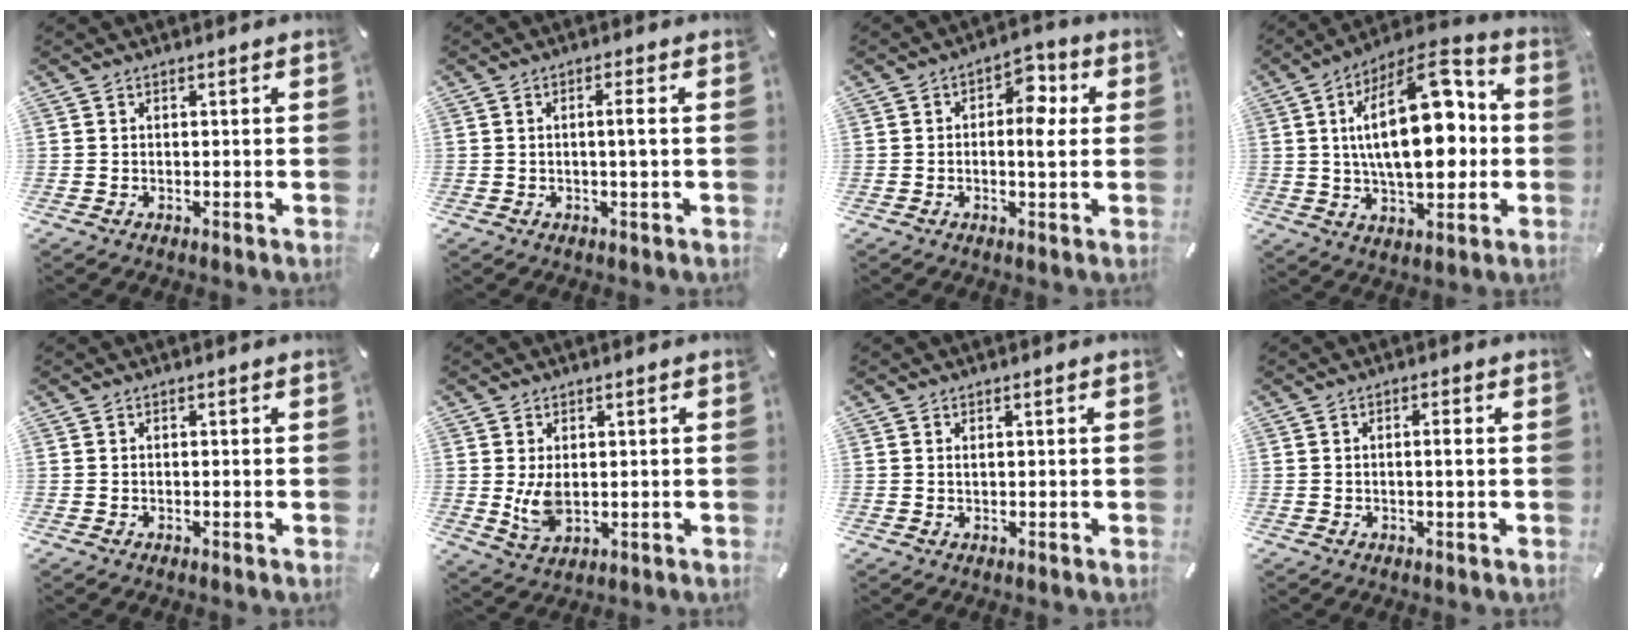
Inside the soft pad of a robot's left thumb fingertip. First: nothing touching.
{"total": 3.3, "force": [0.1, 0.2, 3.2], "torque": [-0.060, -0.001, -0.002]}
{"total": 6.8, "force": [0.2, 3.8, 5.7], "torque": [-0.059, -0.004, -0.009]}
{"total": 23.3, "force": [2.6, 11.9, 19.9], "torque": [-0.321, -0.005, 0.037]}
{"total": 0.0}
{"total": 6.0, "force": [0.3, 3.7, 4.7], "torque": [-0.097, -0.009, -0.001]}
{"total": 0.7, "force": [0.3, 0.2, 0.7], "torque": [-0.012, 0.000, 0.004]}
{"total": 2.4, "force": [0.0, 0.3, 2.4], "torque": [-0.046, -0.001, -0.001]}